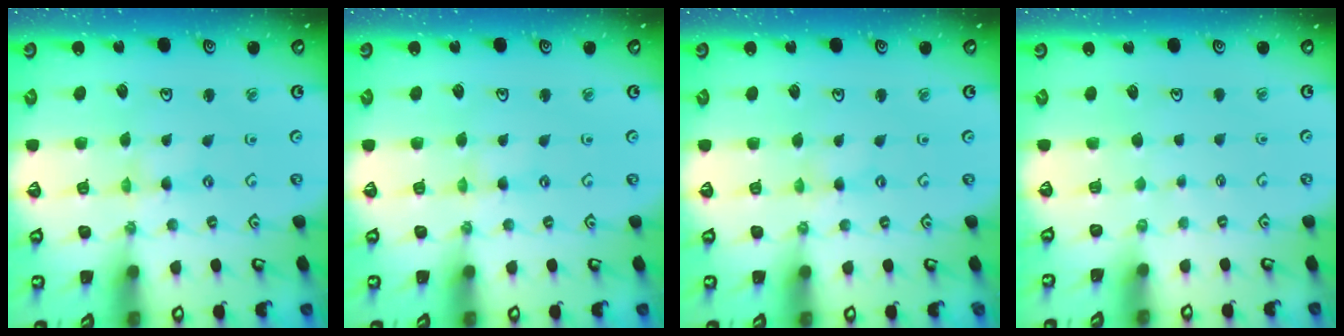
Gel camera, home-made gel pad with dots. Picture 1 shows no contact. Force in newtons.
{"total": 1.1, "press": 1.1, "slide": 0.2}
{"total": 0.0}
{"total": 0.6, "press": 0.6, "slide": 0.1}